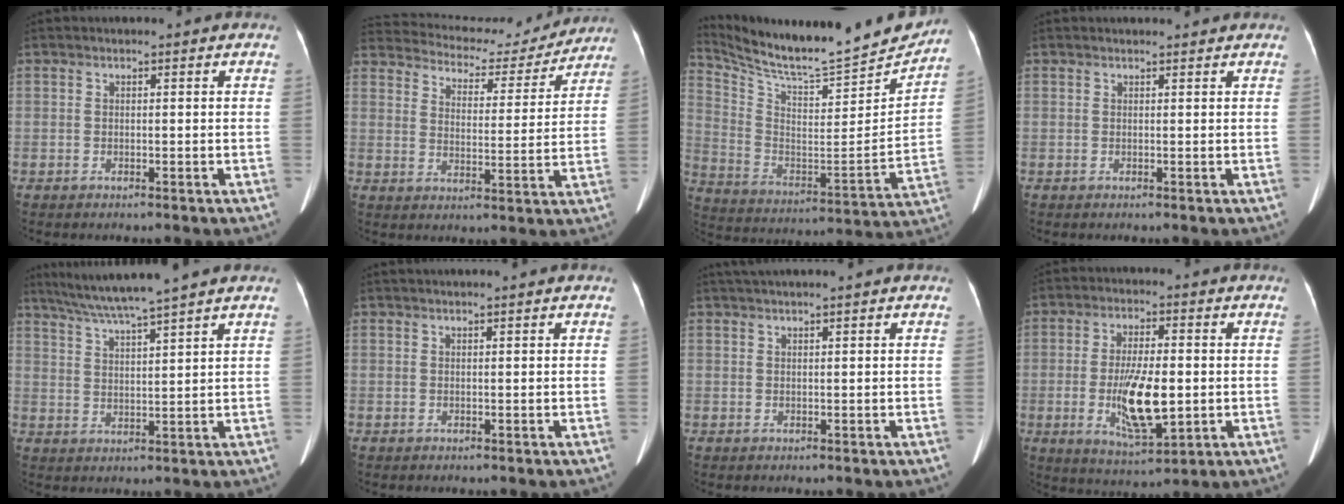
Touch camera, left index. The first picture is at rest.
{"total": 16.7, "force": [15.3, 5.1, 4.5], "torque": [-0.068, 0.016, 0.203]}
{"total": 23.2, "force": [21.5, 1.9, 8.3], "torque": [-0.156, -0.057, 0.329]}
{"total": 2.2, "force": [2.1, 0.3, 0.4], "torque": [-0.009, 0.013, 0.025]}
{"total": 9.3, "force": [7.8, -1.9, 4.7], "torque": [-0.084, 0.010, 0.132]}
{"total": 1.7, "force": [1.4, -0.4, 0.8], "torque": [-0.011, 0.023, 0.029]}
{"total": 3.3, "force": [2.8, -0.7, 1.6], "torque": [-0.023, 0.031, 0.050]}
{"total": 10.3, "force": [-1.4, 3.0, 9.7], "torque": [-0.188, -0.013, -0.018]}